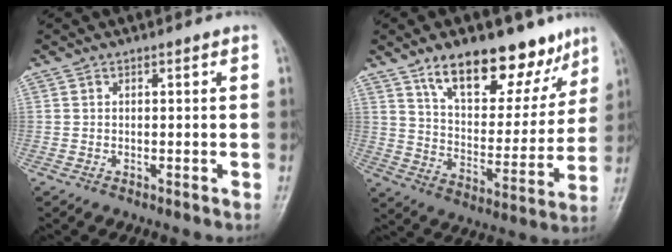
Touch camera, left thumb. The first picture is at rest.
{"total": 19.0, "force": [12.8, 9.2, 10.6], "torque": [-0.096, -0.064, 0.206]}